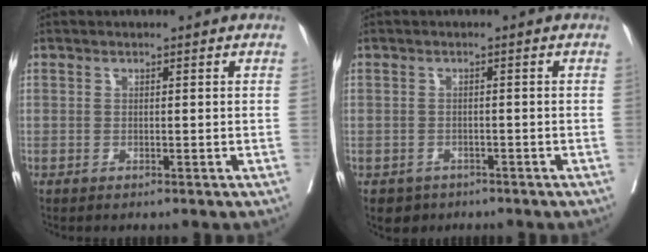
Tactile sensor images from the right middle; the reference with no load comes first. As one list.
[{"total": 2.9, "force": [-2.0, 2.1, 0.2], "torque": [-0.007, 0.003, -0.029]}]